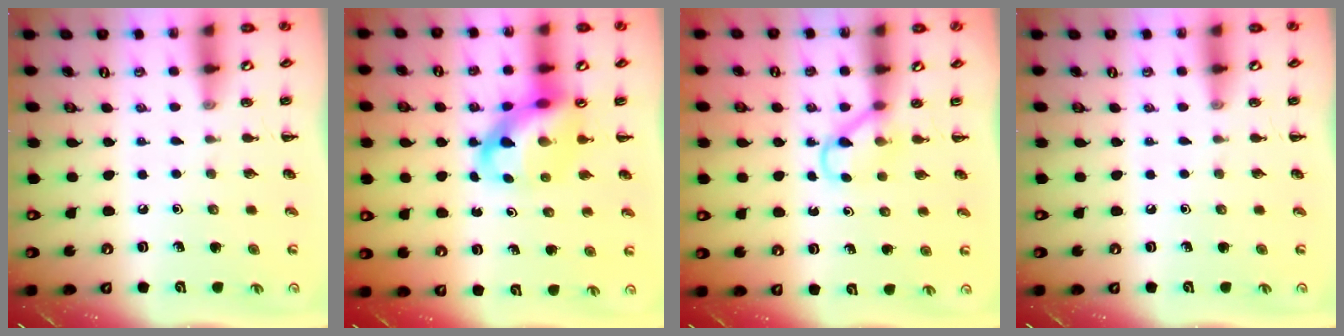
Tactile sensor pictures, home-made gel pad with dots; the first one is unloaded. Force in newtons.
{"total": 9.7, "press": 9.3, "slide": 2.5}
{"total": 3.4, "press": 3.2, "slide": 1.0}
{"total": 0.0}